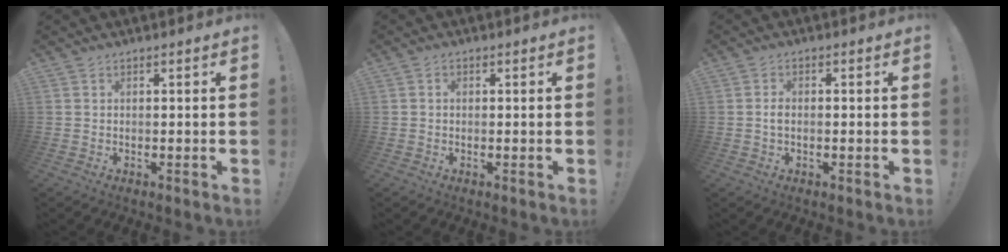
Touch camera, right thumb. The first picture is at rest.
{"total": 0.9, "force": [-0.1, 0.8, 0.4], "torque": [-0.015, 0.006, -0.001]}
{"total": 1.9, "force": [-0.5, 1.1, 1.5], "torque": [-0.022, 0.003, -0.010]}